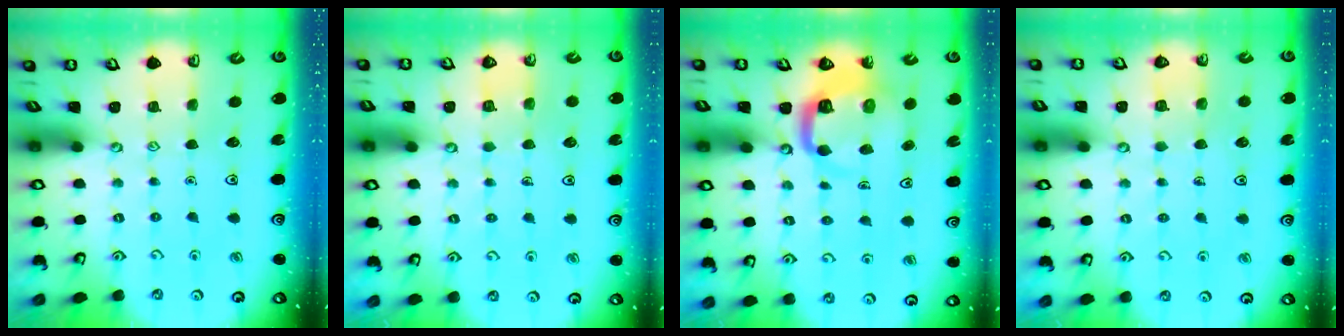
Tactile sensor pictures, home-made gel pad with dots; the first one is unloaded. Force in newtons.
{"total": 3.4, "press": 3.3, "slide": 0.3}
{"total": 6.0, "press": 5.9, "slide": 0.8}
{"total": 3.3, "press": 3.3, "slide": 0.2}